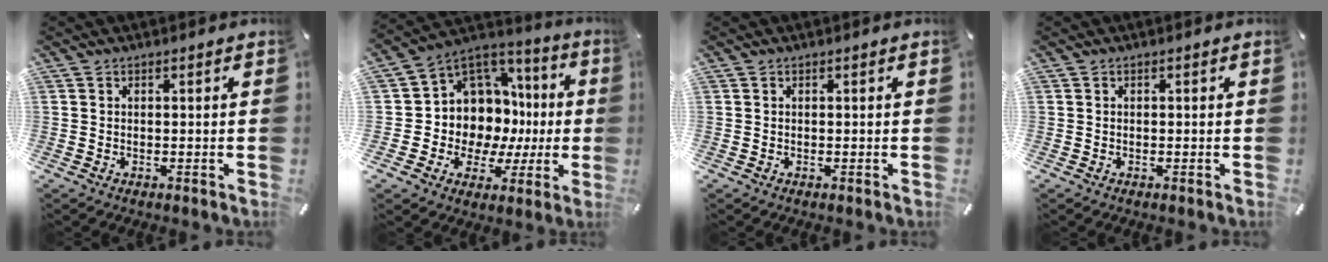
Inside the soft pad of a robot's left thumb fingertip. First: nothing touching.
{"total": 9.6, "force": [1.7, 9.4, 1.2], "torque": [-0.020, -0.060, 0.052]}
{"total": 0.0}
{"total": 0.0}